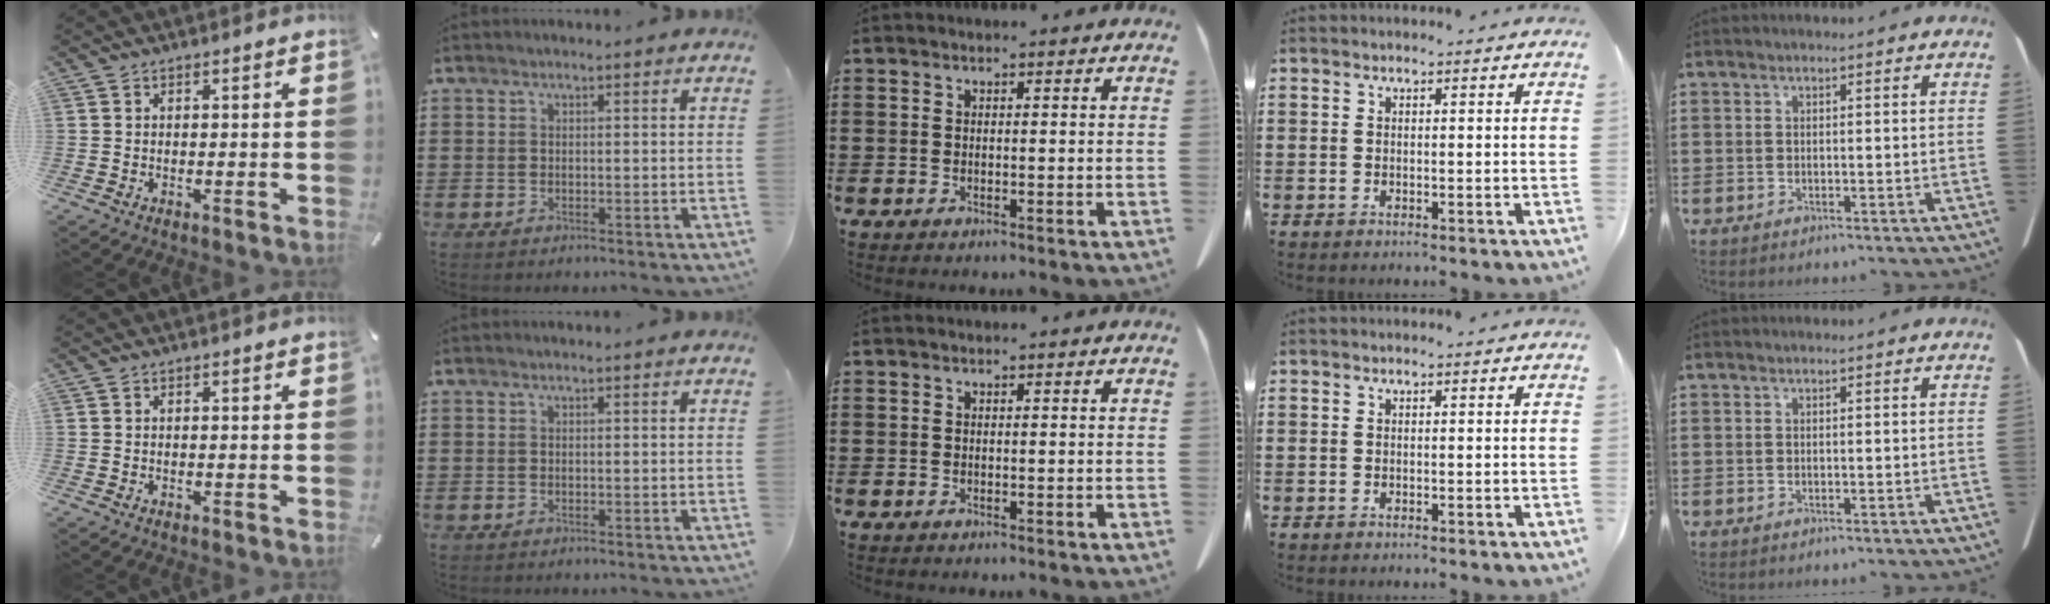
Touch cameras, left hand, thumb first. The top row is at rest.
{}